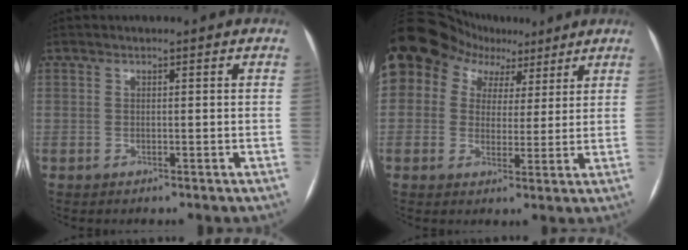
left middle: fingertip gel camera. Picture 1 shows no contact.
{"total": 17.4, "force": [8.9, 13.2, 7.1], "torque": [-0.159, 0.087, 0.157]}